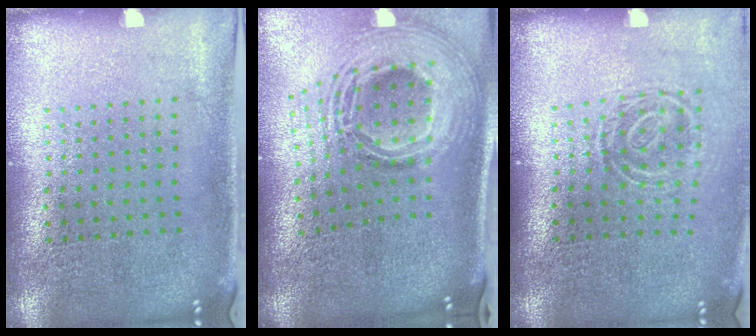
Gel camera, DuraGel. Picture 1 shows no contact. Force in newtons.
{"total": 3.0, "press": 2.1, "slide": 2.2}
{"total": 1.6, "press": 1.1, "slide": 1.2}